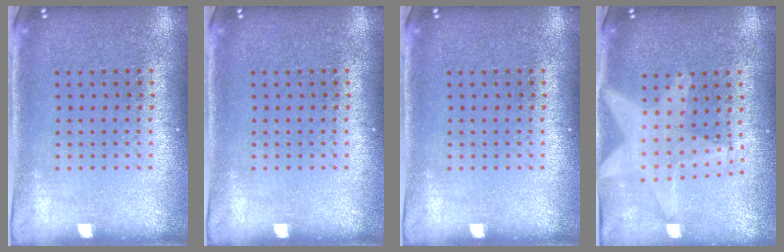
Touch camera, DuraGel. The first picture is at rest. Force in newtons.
{"total": 0.0}
{"total": 0.0}
{"total": 1.5, "press": 1.4, "slide": 0.4}